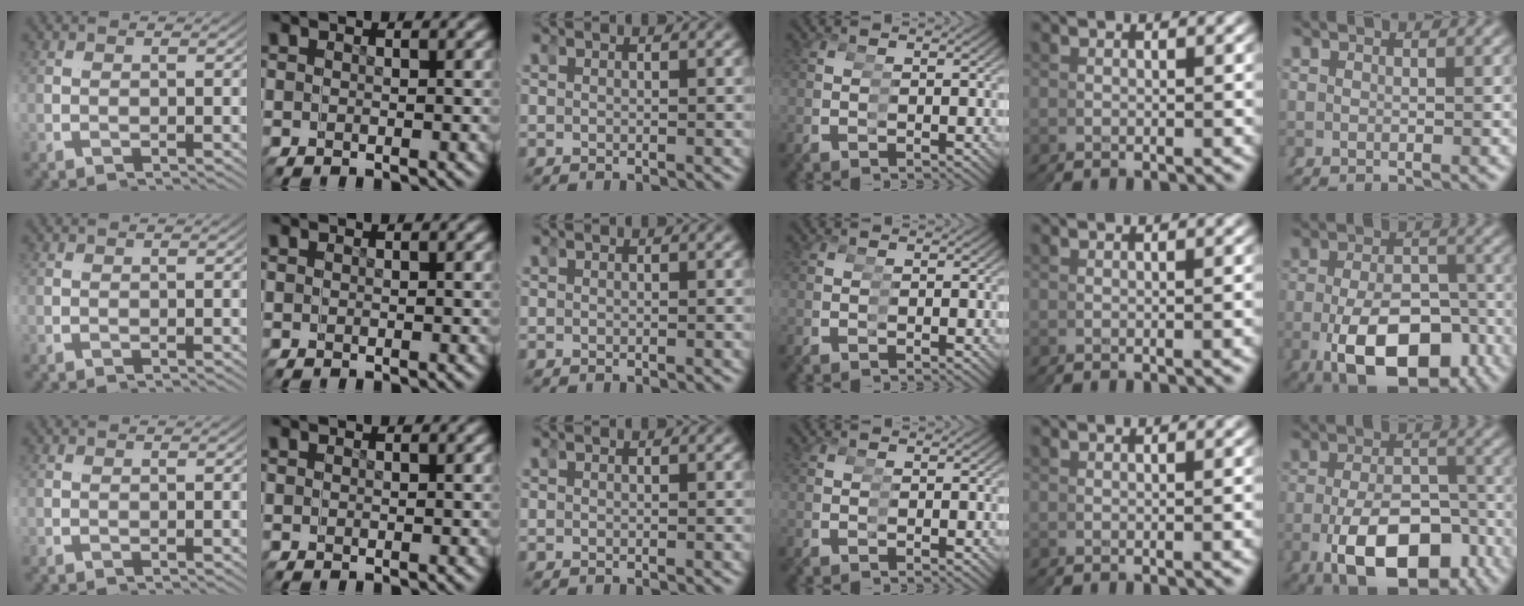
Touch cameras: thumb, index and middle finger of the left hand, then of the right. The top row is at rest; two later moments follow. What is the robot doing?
{"motion": "grasp_and_lifting", "object": "tape"}